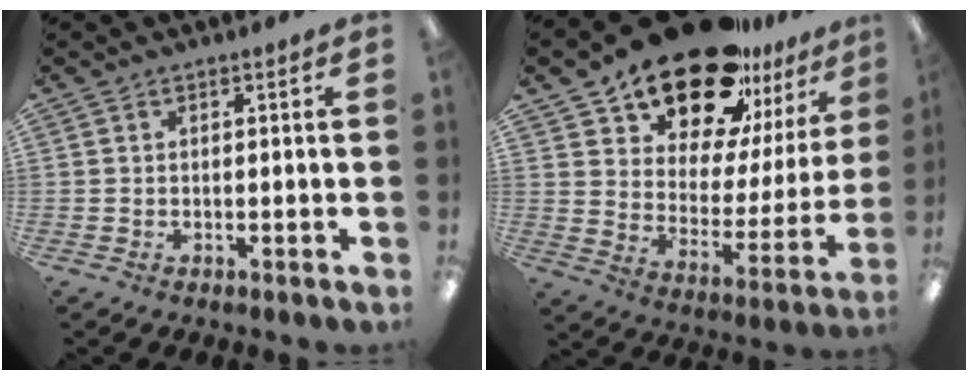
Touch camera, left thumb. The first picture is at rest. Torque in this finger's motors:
{"motor_torque": [0.76, 0.93, 1.31, -1.46, 0.22]}